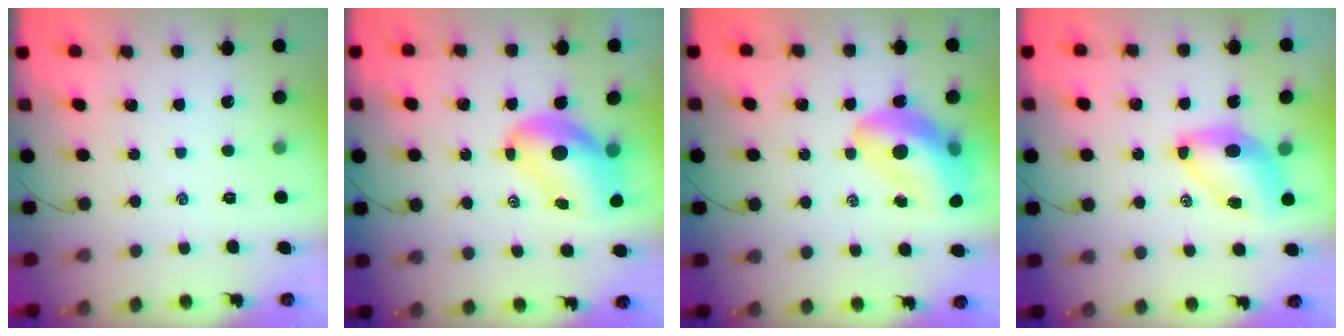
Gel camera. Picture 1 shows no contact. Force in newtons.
{"total": 10.5, "press": 10.1, "slide": 3.1}
{"total": 17.0, "press": 16.4, "slide": 4.6}
{"total": 7.8, "press": 7.6, "slide": 1.8}